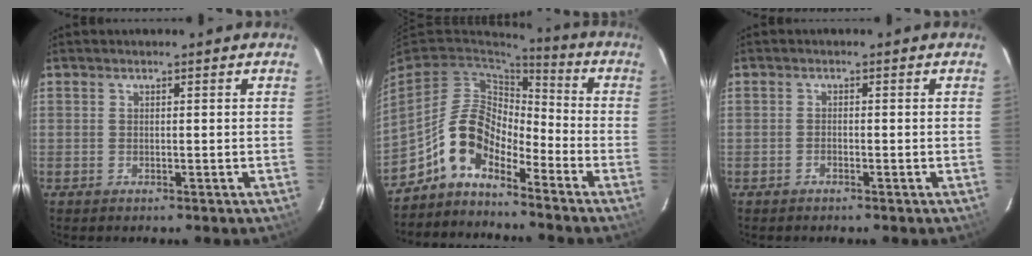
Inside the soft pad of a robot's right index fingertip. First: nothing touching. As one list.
[{"total": 9.6, "force": [-6.5, 4.4, 5.6], "torque": [-0.113, 0.028, -0.135]}, {"total": 0.7, "force": [-0.6, 0.3, 0.3], "torque": [-0.006, 0.002, -0.012]}]